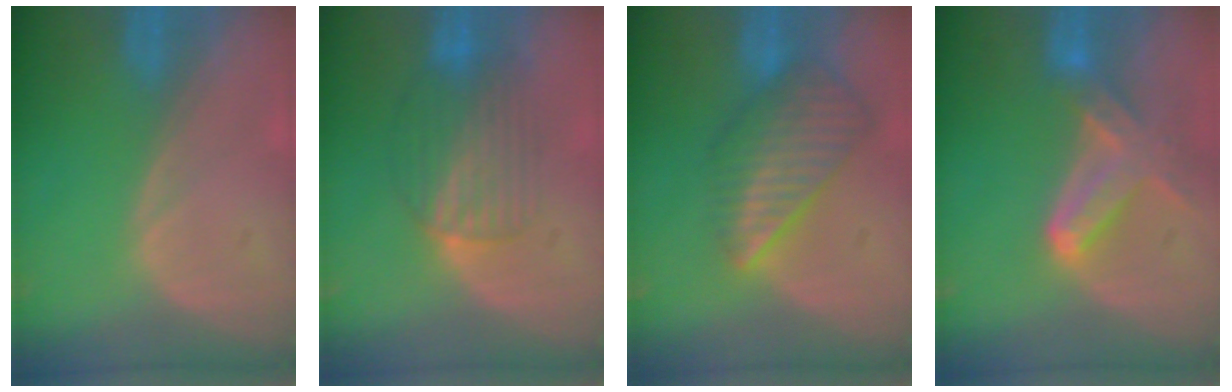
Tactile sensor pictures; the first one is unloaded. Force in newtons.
{"total": 6.6, "press": 6.5, "slide": 1.1}
{"total": 8.8, "press": 7.6, "slide": 4.4}
{"total": 7.1, "press": 6.6, "slide": 2.8}